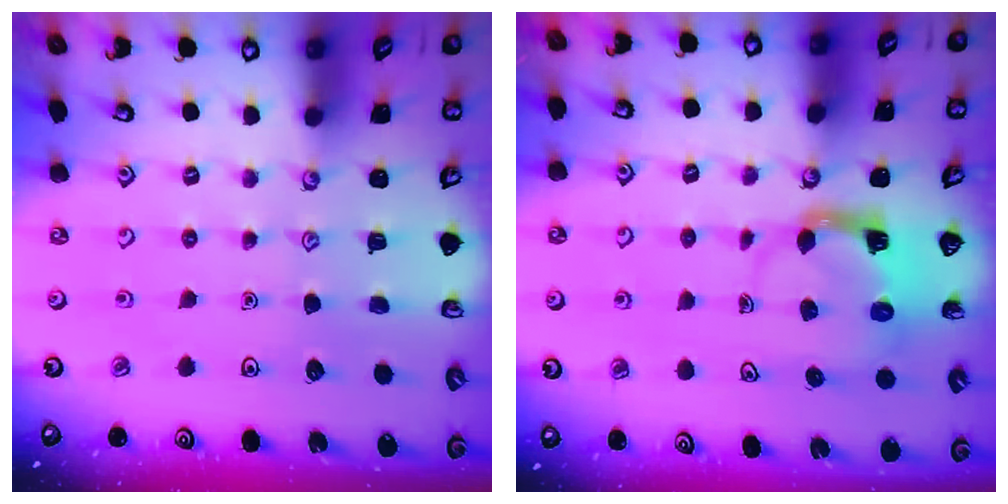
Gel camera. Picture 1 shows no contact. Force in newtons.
{"total": 3.9, "press": 3.9, "slide": 0.7}